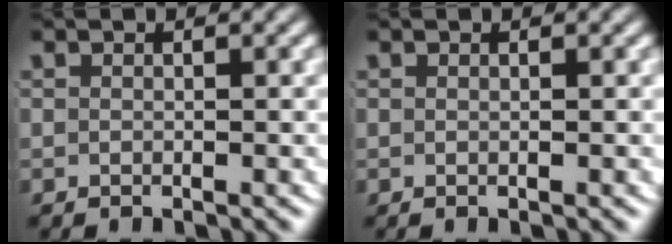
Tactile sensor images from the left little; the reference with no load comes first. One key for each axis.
{"total": 0.0}